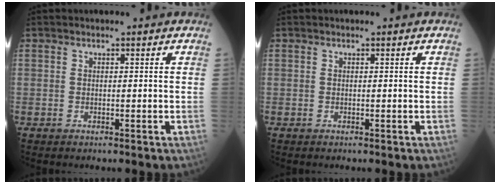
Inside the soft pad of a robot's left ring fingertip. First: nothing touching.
{"total": 0.0}